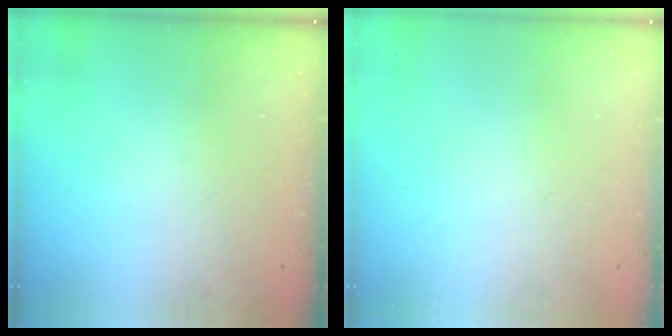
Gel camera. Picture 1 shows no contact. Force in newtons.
{"total": 0.0}